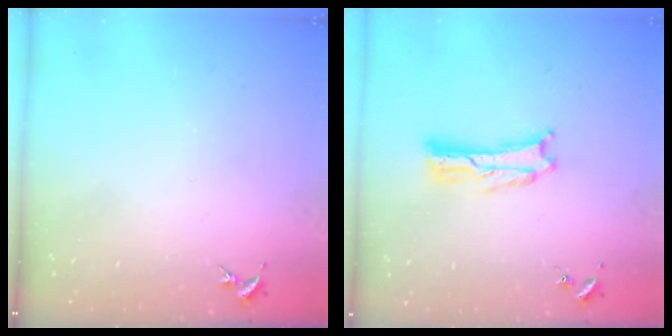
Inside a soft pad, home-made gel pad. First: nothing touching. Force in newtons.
{"total": 1.0, "press": 1.0, "slide": 0.2}